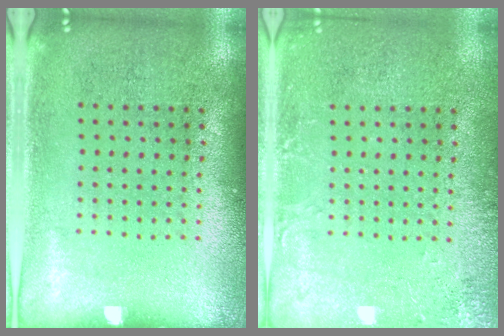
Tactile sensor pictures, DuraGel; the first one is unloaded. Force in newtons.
{"total": 2.1, "press": 2.1, "slide": 0.1}